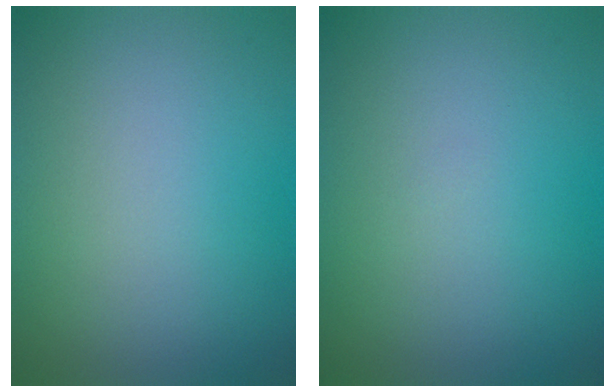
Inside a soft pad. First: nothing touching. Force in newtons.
{"total": 0.0}